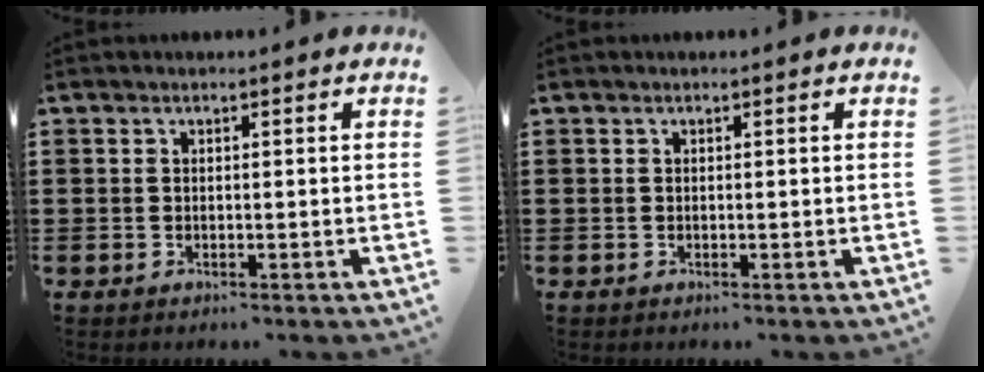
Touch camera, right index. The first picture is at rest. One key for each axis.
{"total": 0.0}